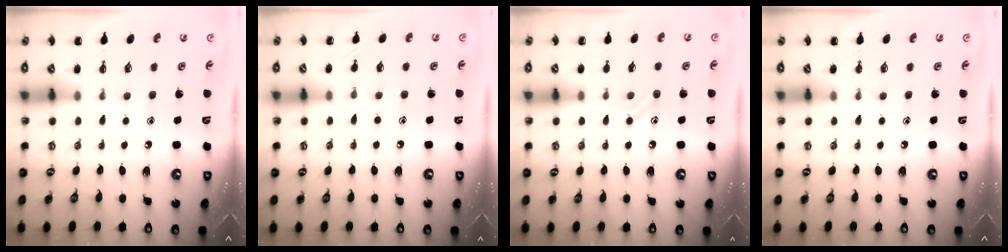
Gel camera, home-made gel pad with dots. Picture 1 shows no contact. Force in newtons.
{"total": 4.2, "press": 3.8, "slide": 1.7}
{"total": 8.0, "press": 7.8, "slide": 1.4}
{"total": 0.0}